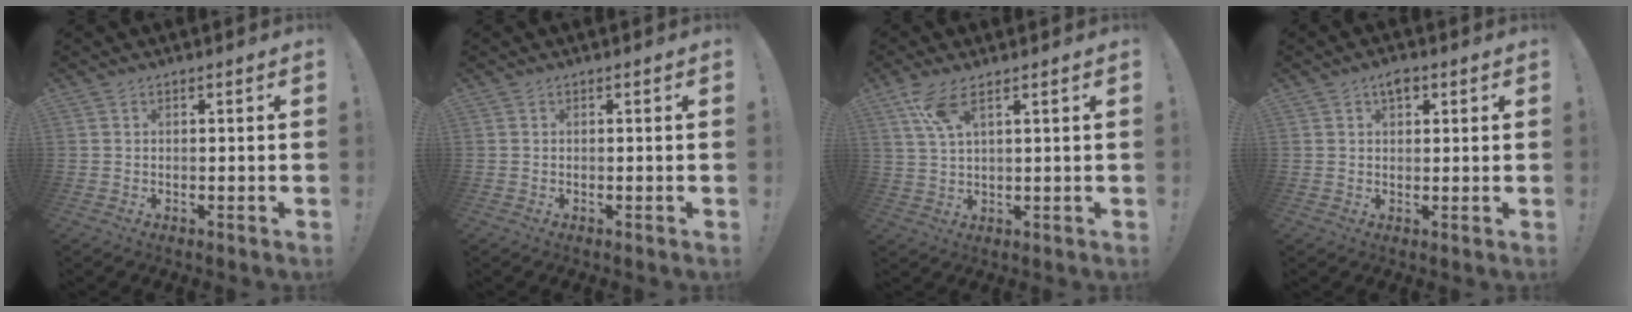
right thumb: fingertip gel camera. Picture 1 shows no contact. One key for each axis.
{"total": 0.0}
{"total": 6.6, "fx": 3.8, "fy": 1.5, "fz": 5.2, "tx": -0.108, "ty": -0.008, "tz": 0.068}
{"total": 3.4, "fx": 2.0, "fy": 2.0, "fz": 2.0, "tx": -0.025, "ty": -0.003, "tz": 0.031}